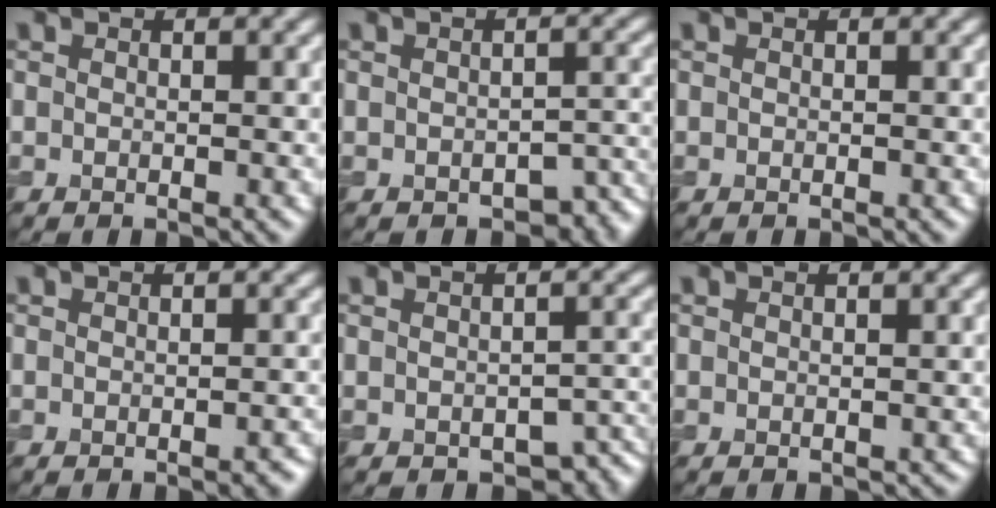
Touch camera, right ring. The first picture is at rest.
{"total": 3.4, "force": [-2.1, 1.8, 1.9], "torque": [-0.010, -0.010, -0.021]}
{"total": 0.0}
{"total": 1.3, "force": [-0.8, 0.3, 1.0], "torque": [-0.011, -0.002, -0.008]}
{"total": 4.1, "force": [-2.0, 2.4, 2.6], "torque": [-0.020, -0.017, -0.019]}
{"total": 0.0}